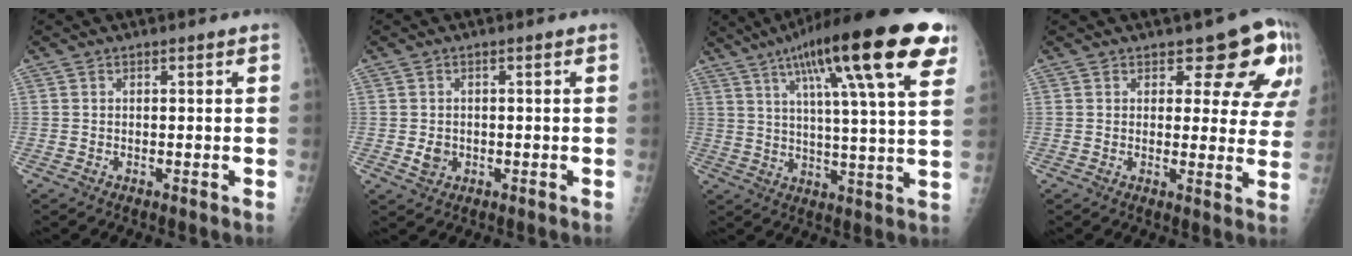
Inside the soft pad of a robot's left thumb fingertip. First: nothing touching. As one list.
[{"total": 2.4, "force": [-0.6, 2.1, 1.1], "torque": [-0.009, 0.001, -0.004]}, {"total": 24.5, "force": [12.4, 4.5, 20.6], "torque": [-0.310, -0.011, 0.180]}, {"total": 10.4, "force": [6.4, 5.3, 6.3], "torque": [-0.022, -0.036, 0.069]}]